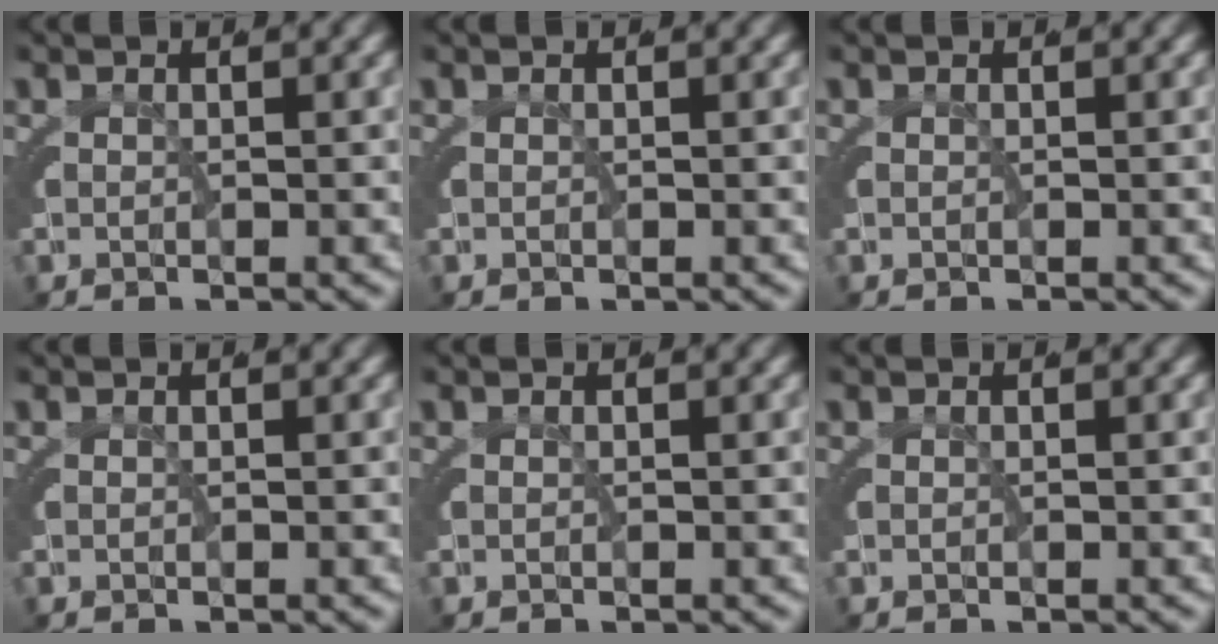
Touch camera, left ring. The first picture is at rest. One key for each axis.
{"total": 0.0}
{"total": 0.0}
{"total": 0.0}
{"total": 0.0}
{"total": 0.0}